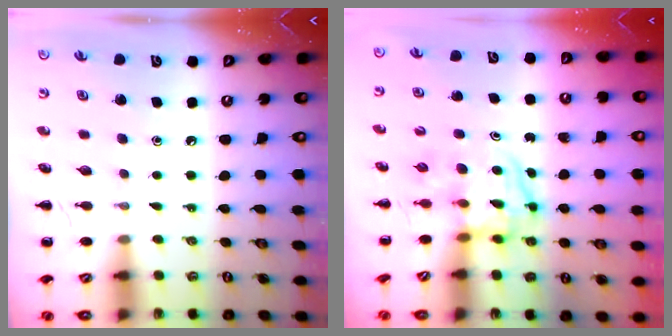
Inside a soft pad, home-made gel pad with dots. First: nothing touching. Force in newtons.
{"total": 3.8, "press": 3.7, "slide": 0.5}